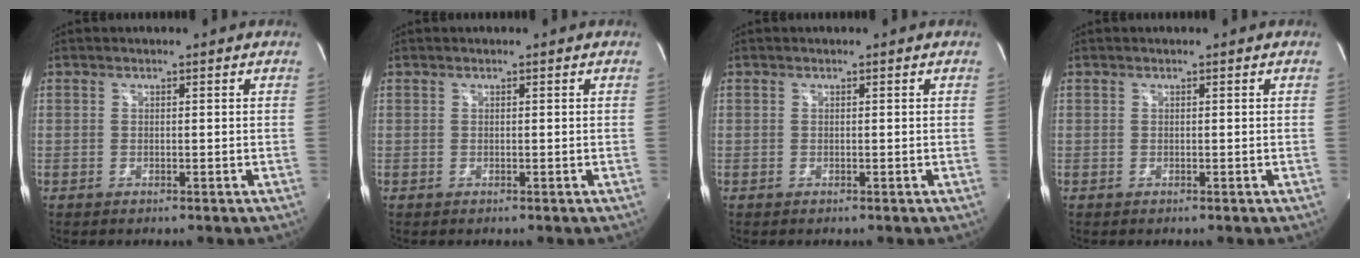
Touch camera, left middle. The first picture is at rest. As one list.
[{"total": 0.0}, {"total": 0.0}, {"total": 0.0}]